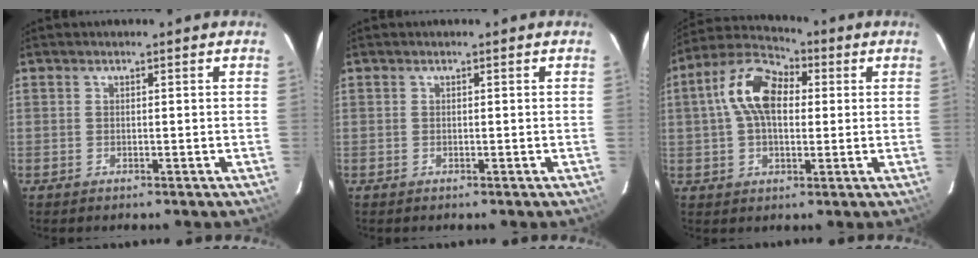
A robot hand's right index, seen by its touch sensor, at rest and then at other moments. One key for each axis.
{"total": 0.0}
{"total": 12.6, "fx": 2.2, "fy": 7.4, "fz": 9.9, "tx": -0.190, "ty": 0.032, "tz": 0.031}